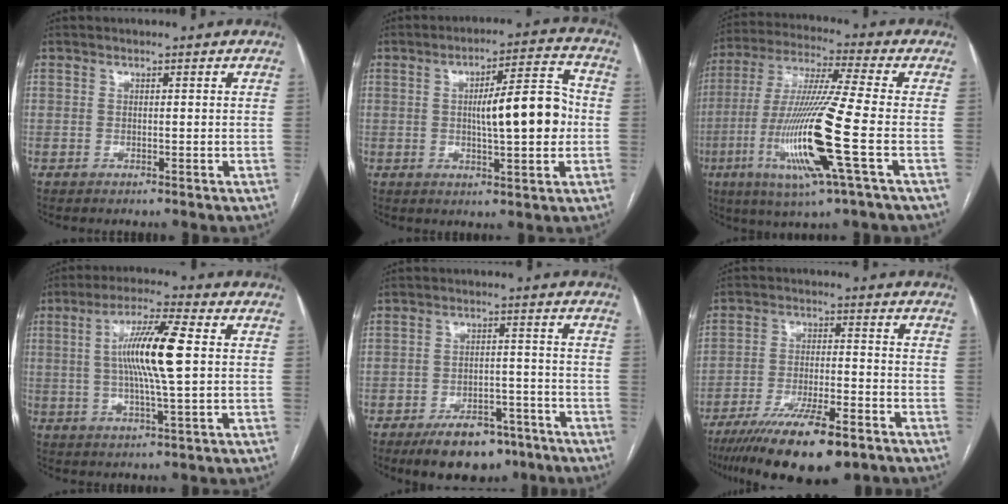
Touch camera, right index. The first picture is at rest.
{"total": 11.3, "force": [0.1, 2.4, 11.1], "torque": [-0.164, 0.022, 0.003]}
{"total": 17.2, "force": [-4.8, -0.5, 16.5], "torque": [-0.339, -0.019, -0.097]}
{"total": 11.5, "force": [1.4, 0.7, 11.4], "torque": [-0.213, 0.005, 0.022]}
{"total": 9.6, "force": [-6.7, 4.8, 4.9], "torque": [-0.067, 0.008, -0.101]}
{"total": 15.1, "force": [-10.5, 3.4, 10.3], "torque": [-0.174, -0.028, -0.175]}